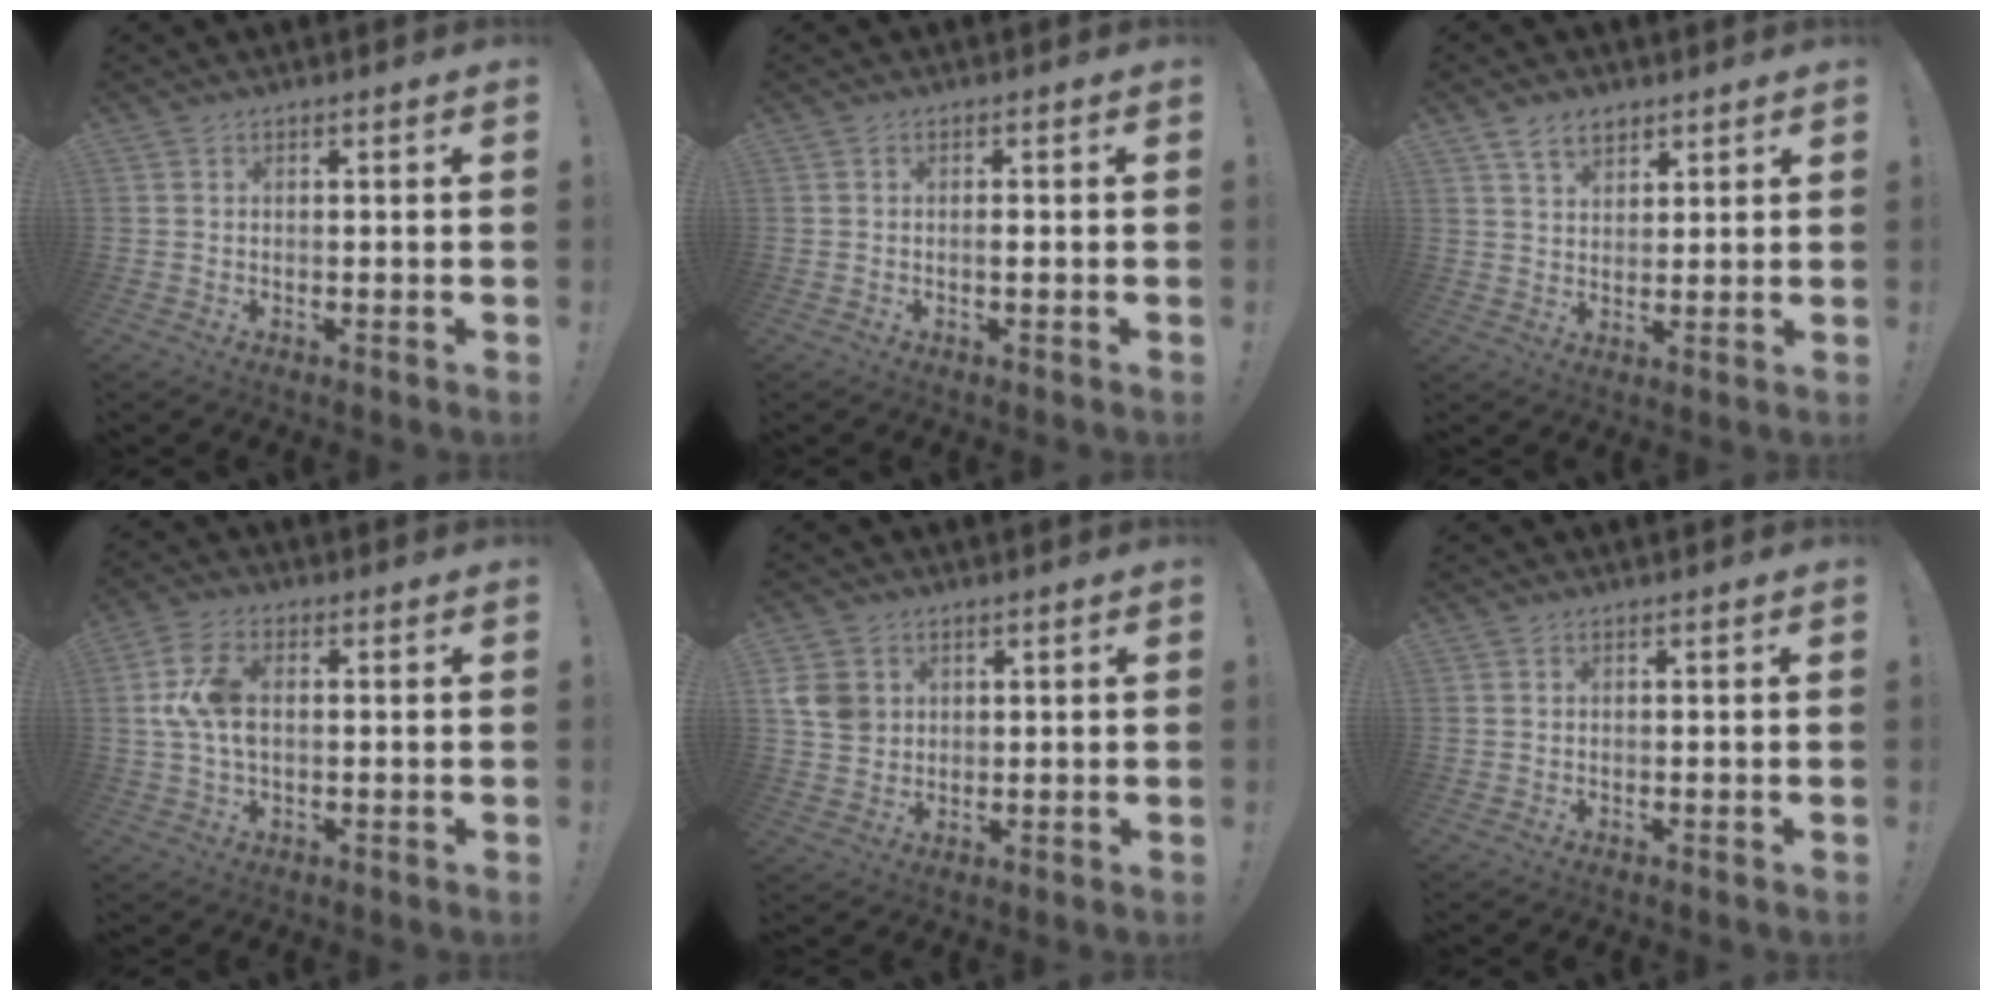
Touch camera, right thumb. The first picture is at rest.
{"total": 0.9, "force": [-0.3, 0.1, 0.9], "torque": [-0.008, -0.002, -0.008]}
{"total": 6.6, "force": [4.4, 4.0, 2.9], "torque": [-0.049, -0.015, 0.082]}
{"total": 10.4, "force": [0.8, 6.3, 8.3], "torque": [-0.165, 0.005, 0.019]}
{"total": 7.1, "force": [2.3, 6.2, 2.7], "torque": [-0.052, -0.010, 0.047]}
{"total": 0.0}